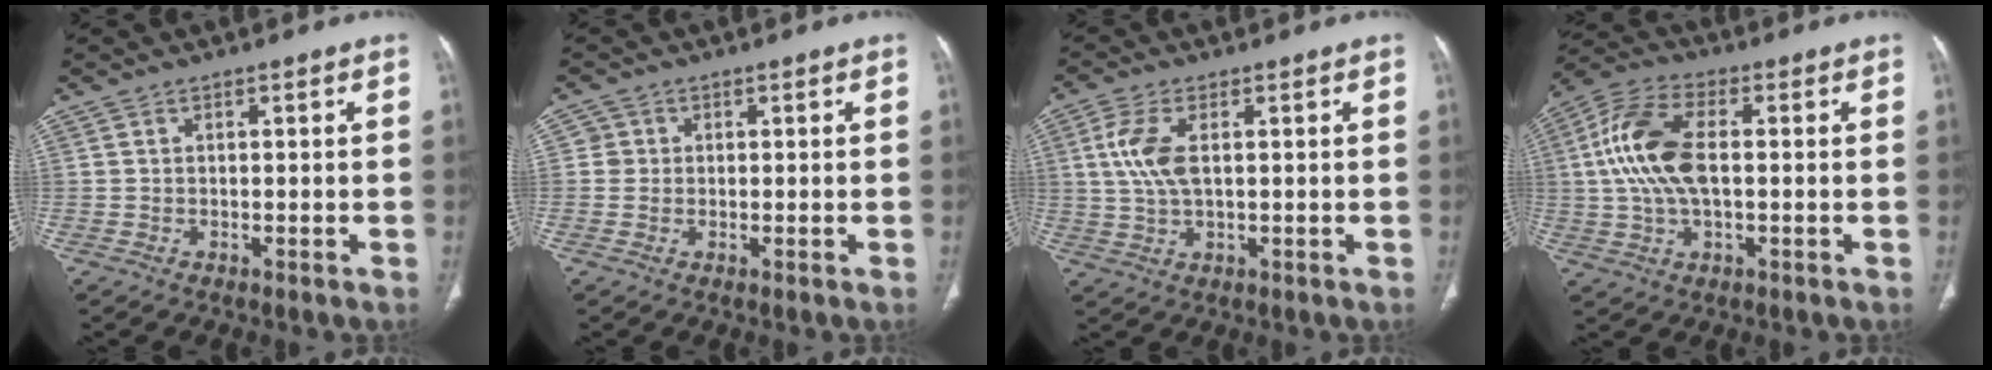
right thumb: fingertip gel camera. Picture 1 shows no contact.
{"total": 2.0, "force": [0.2, 2.0, 0.1], "torque": [0.013, 0.006, -0.001]}
{"total": 7.1, "force": [1.4, 3.4, 6.0], "torque": [-0.146, 0.004, 0.029]}
{"total": 13.5, "force": [0.8, 7.0, 11.5], "torque": [-0.243, 0.023, 0.012]}